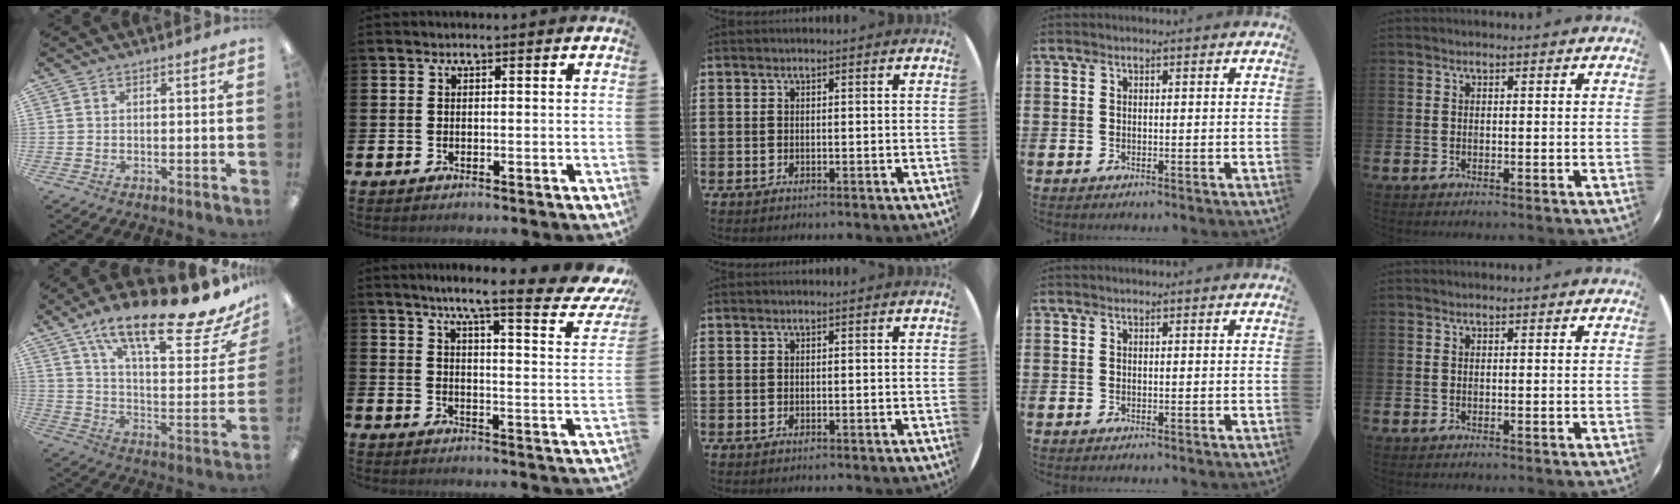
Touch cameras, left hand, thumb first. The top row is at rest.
{"thumb": {"total": 23.7, "force": [17.1, 6.2, 15.1], "torque": [-0.220, -0.115, 0.274]}, "index": {"total": 8.0, "force": [6.3, 0.7, 4.9], "torque": [-0.083, -0.056, 0.092]}}